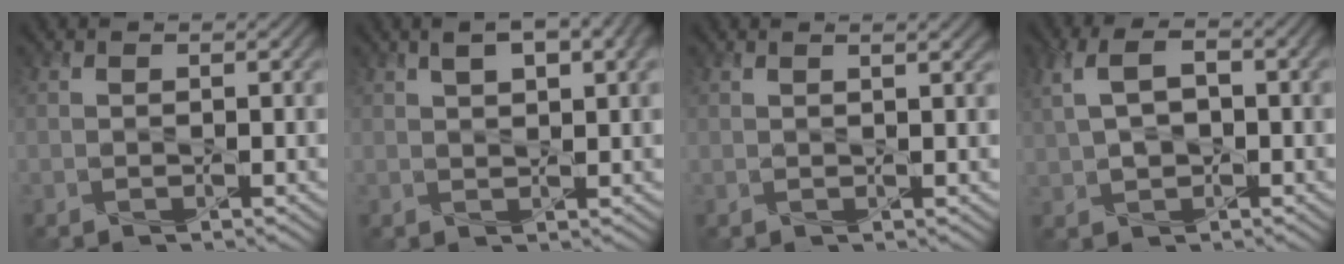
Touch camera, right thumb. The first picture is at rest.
{"total": 7.8, "force": [4.0, 3.0, 6.0], "torque": [-0.101, 0.014, 0.058]}
{"total": 1.7, "force": [1.0, 0.3, 1.3], "torque": [-0.022, 0.000, 0.010]}
{"total": 6.5, "force": [1.3, 3.6, 5.3], "torque": [-0.120, 0.012, 0.022]}